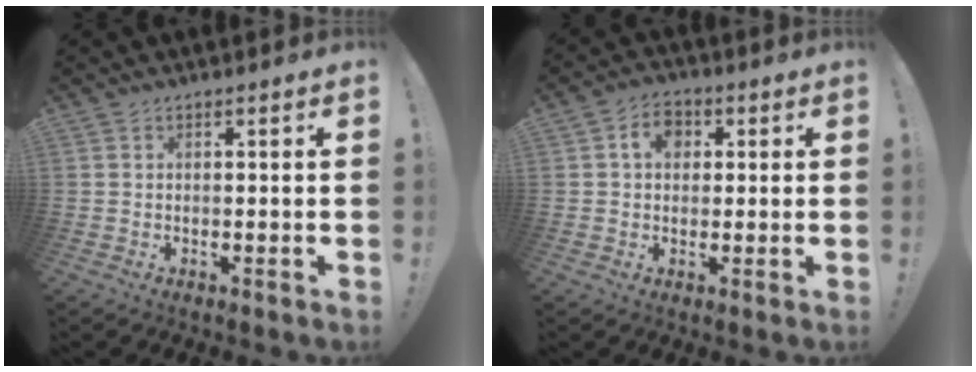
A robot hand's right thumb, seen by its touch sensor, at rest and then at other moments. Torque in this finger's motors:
{"motor_torque": [1.00, 0.94, 0.04, -0.07, 0.00]}